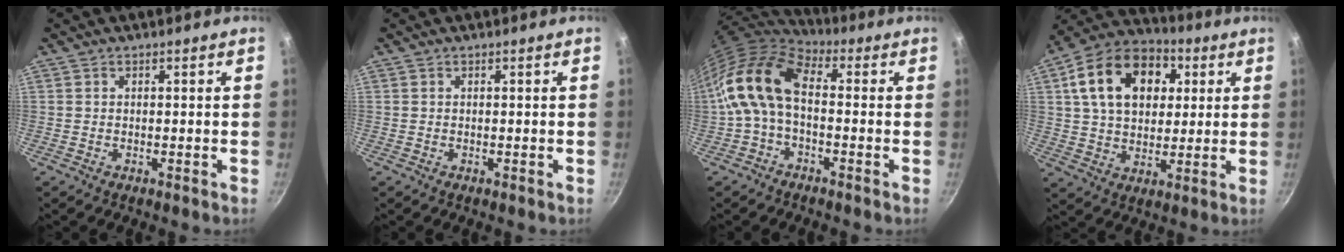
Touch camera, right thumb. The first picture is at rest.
{"total": 0.0}
{"total": 12.9, "force": [-0.5, 7.6, 10.5], "torque": [-0.193, 0.033, -0.027]}
{"total": 19.1, "force": [5.5, 13.3, 12.6], "torque": [-0.188, 0.015, 0.080]}